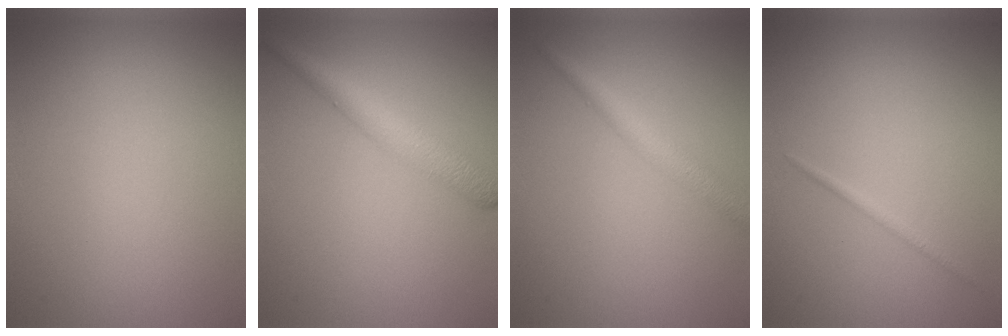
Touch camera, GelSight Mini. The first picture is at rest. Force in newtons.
{"total": 3.5, "press": 3.5, "slide": 0.1}
{"total": 2.6, "press": 2.6, "slide": 0.0}
{"total": 0.7, "press": 0.7, "slide": 0.0}